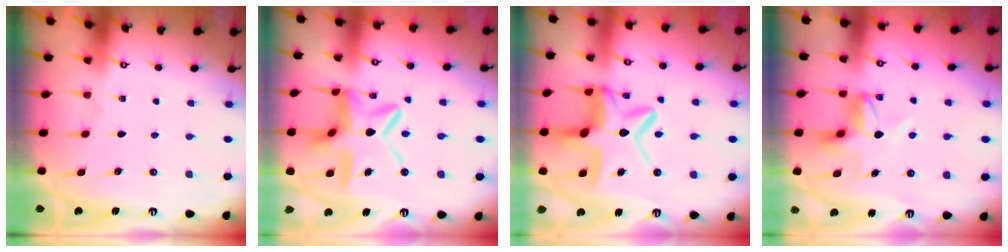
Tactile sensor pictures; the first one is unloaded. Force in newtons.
{"total": 14.1, "press": 14.0, "slide": 1.3}
{"total": 13.6, "press": 13.5, "slide": 1.3}
{"total": 6.0, "press": 6.0, "slide": 0.4}